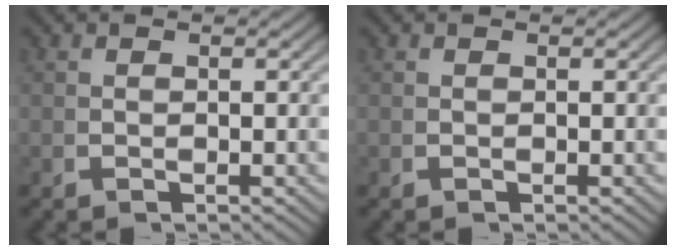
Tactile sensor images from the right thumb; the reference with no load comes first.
{"total": 0.0}